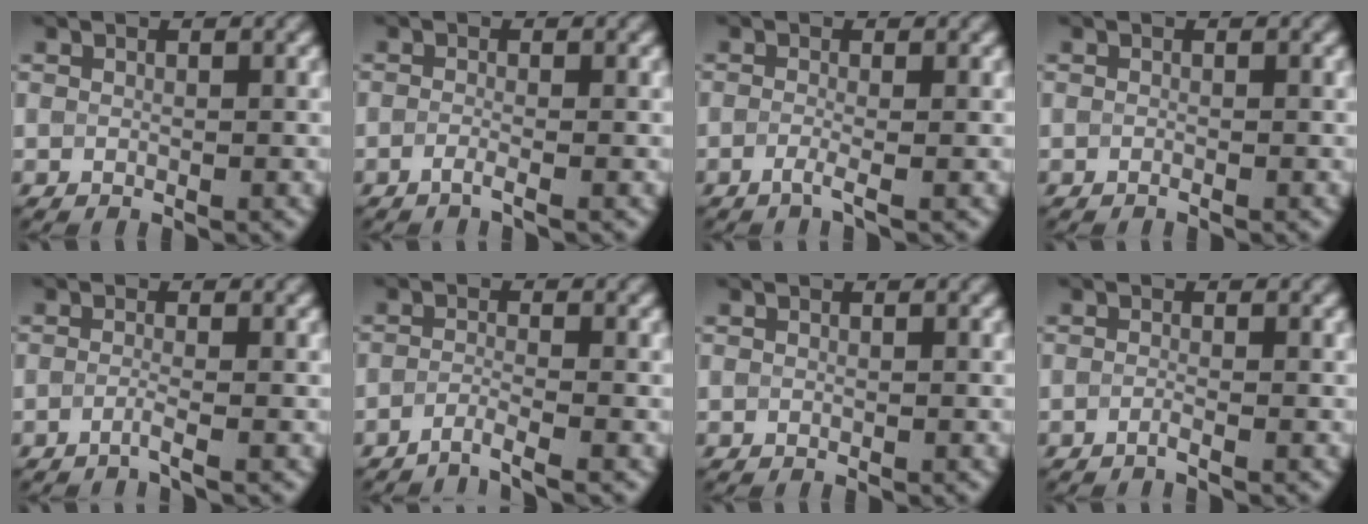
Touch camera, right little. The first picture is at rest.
{"total": 1.4, "force": [-1.4, -0.2, 0.2], "torque": [-0.003, -0.005, -0.026]}
{"total": 1.4, "force": [-1.3, -0.1, 0.6], "torque": [-0.012, -0.006, -0.024]}
{"total": 0.7, "force": [-0.7, 0.0, 0.1], "torque": [0.001, -0.010, -0.011]}
{"total": 1.5, "force": [-1.4, -0.3, 0.2], "torque": [-0.002, -0.002, -0.030]}
{"total": 2.3, "force": [-2.2, -0.4, 0.1], "torque": [0.000, 0.000, -0.048]}
{"total": 0.0}
{"total": 1.2, "force": [-1.2, -0.3, -0.1], "torque": [0.003, -0.004, -0.020]}